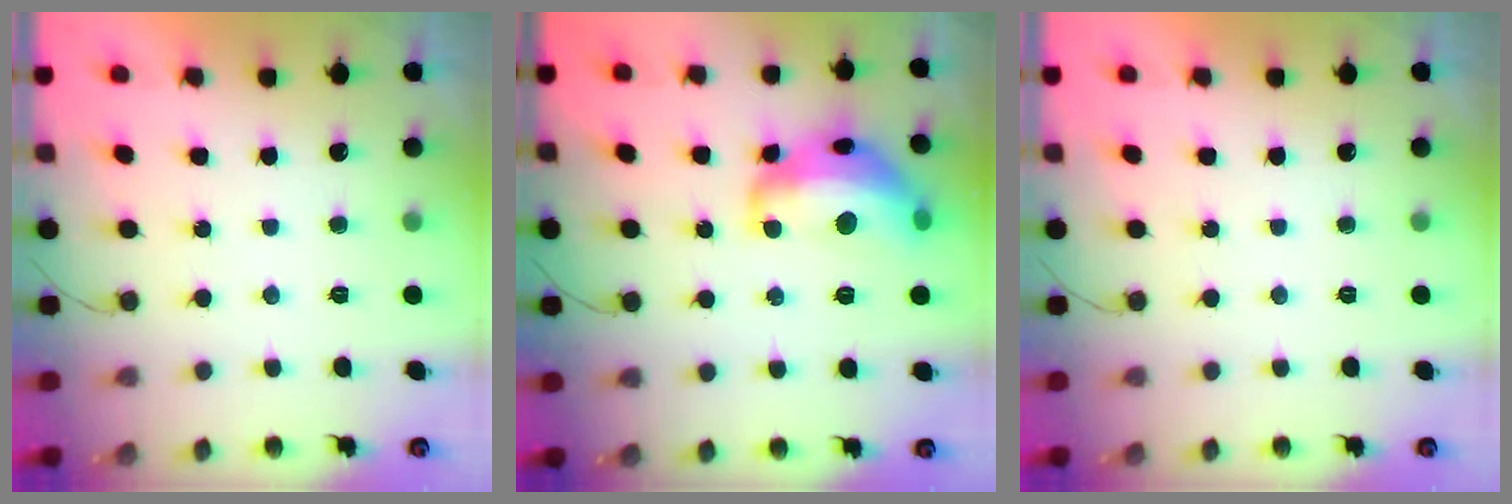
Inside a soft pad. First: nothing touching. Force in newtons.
{"total": 16.0, "press": 16.0, "slide": 0.9}
{"total": 0.0}